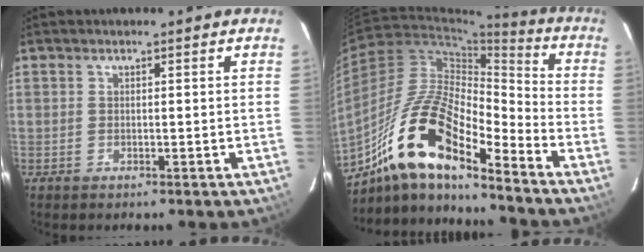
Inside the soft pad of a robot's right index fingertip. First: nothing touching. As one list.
[{"total": 16.8, "force": [-11.0, 4.6, 11.8], "torque": [-0.224, 0.024, -0.194]}]